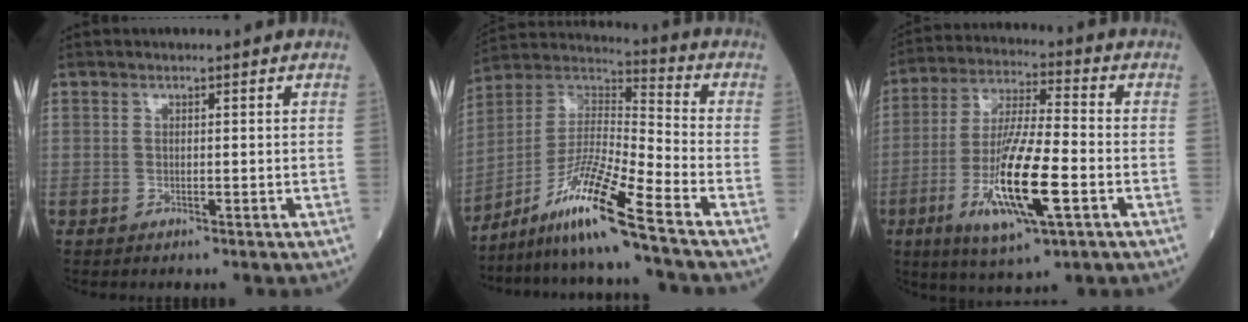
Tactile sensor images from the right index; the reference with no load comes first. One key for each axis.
{"total": 13.5, "fx": -9.2, "fy": -1.5, "fz": 9.8, "tx": -0.197, "ty": -0.003, "tz": -0.173}
{"total": 14.9, "fx": -4.6, "fy": 2.0, "fz": 14.0, "tx": -0.276, "ty": -0.018, "tz": -0.079}